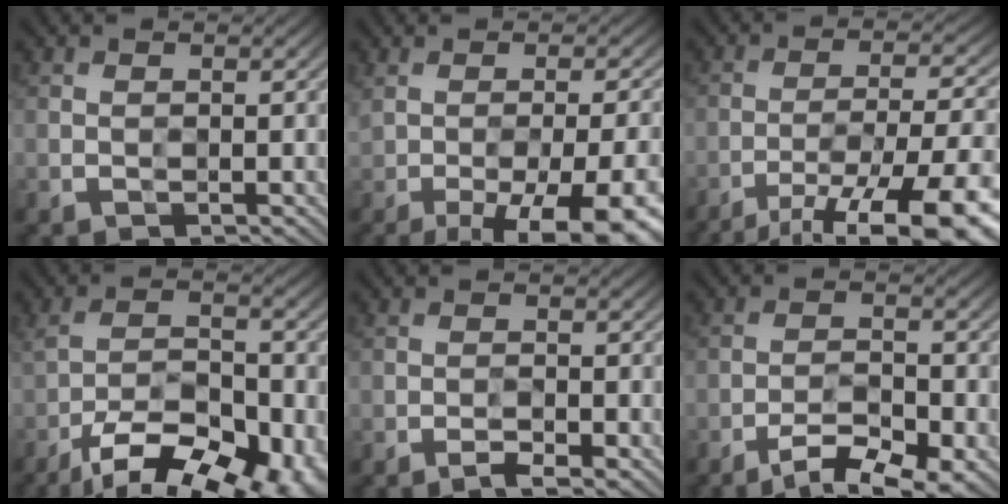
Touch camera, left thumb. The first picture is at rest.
{"total": 14.4, "force": [-7.0, 4.2, 11.9], "torque": [-0.163, -0.010, -0.083]}
{"total": 15.6, "force": [-11.8, 3.5, 9.6], "torque": [-0.145, -0.013, -0.167]}
{"total": 14.1, "force": [-10.0, 5.0, 8.5], "torque": [-0.144, -0.019, -0.148]}
{"total": 2.6, "force": [-2.2, -0.1, 1.3], "torque": [-0.024, 0.001, -0.032]}
{"total": 7.1, "force": [-5.7, 1.4, 3.9], "torque": [-0.066, 0.000, -0.093]}